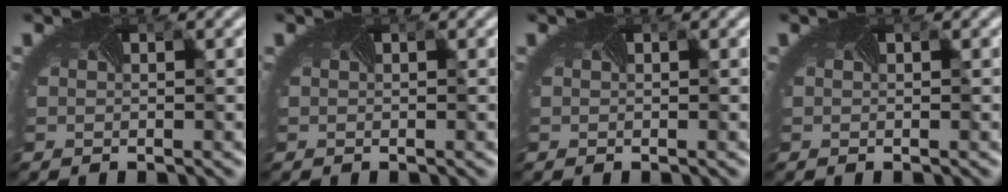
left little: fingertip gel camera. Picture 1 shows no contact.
{"total": 0.0}
{"total": 0.0}
{"total": 0.0}